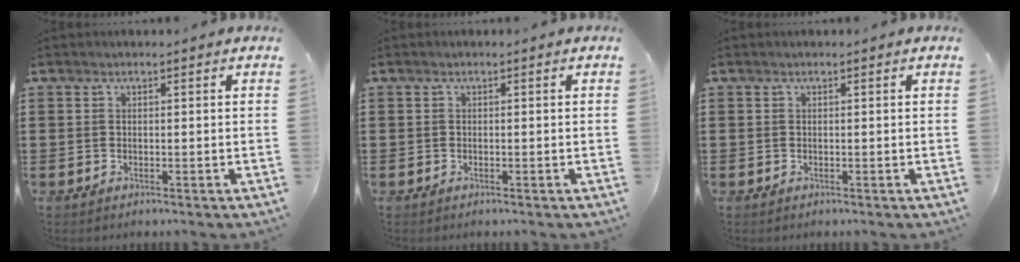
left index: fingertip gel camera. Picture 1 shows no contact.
{"total": 0.0}
{"total": 0.0}